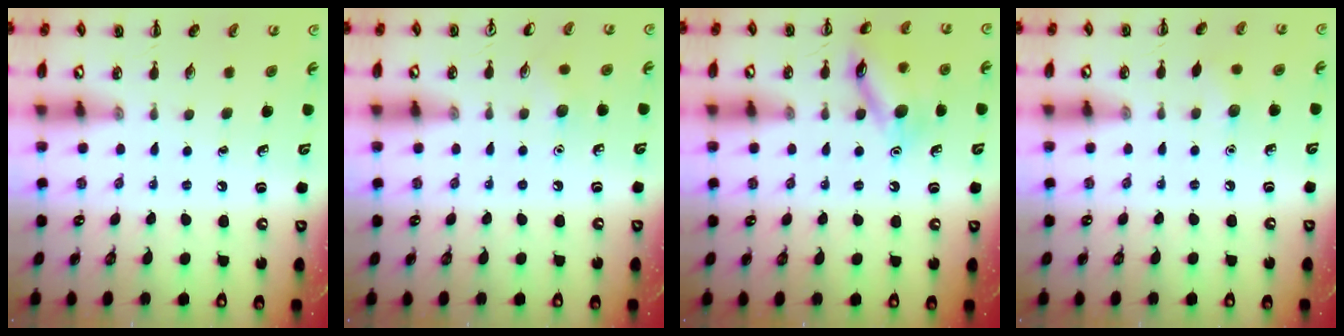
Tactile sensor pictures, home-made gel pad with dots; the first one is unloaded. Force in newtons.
{"total": 3.7, "press": 3.5, "slide": 1.1}
{"total": 12.7, "press": 12.7, "slide": 0.7}
{"total": 4.6, "press": 4.4, "slide": 1.3}